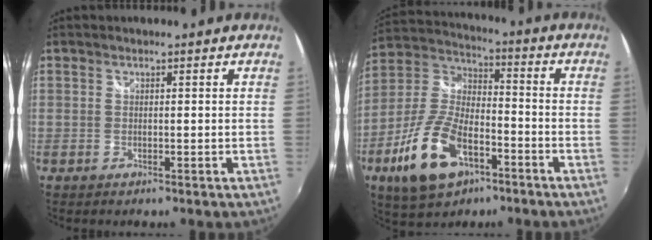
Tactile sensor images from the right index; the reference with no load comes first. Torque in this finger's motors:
{"motor_torque": [1.10, -1.04, 0.84, 0.21]}